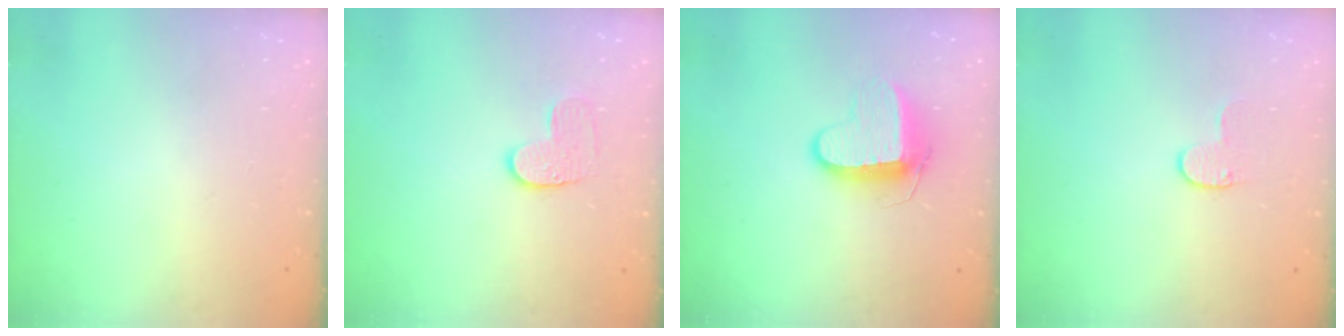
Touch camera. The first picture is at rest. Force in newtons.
{"total": 6.4, "press": 6.4, "slide": 0.4}
{"total": 10.3, "press": 10.3, "slide": 0.4}
{"total": 5.1, "press": 5.1, "slide": 0.5}